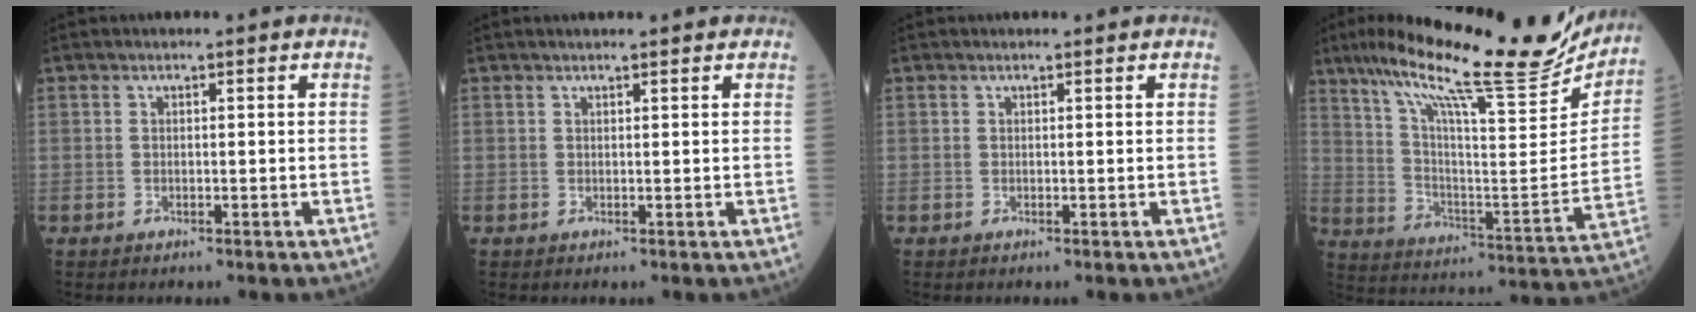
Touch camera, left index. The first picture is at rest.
{"total": 3.5, "force": [2.9, 1.1, 1.6], "torque": [-0.018, 0.020, 0.043]}
{"total": 0.6, "force": [0.5, 0.2, -0.1], "torque": [0.000, 0.003, 0.007]}
{"total": 26.4, "force": [21.5, 3.3, 15.0], "torque": [-0.256, -0.016, 0.318]}